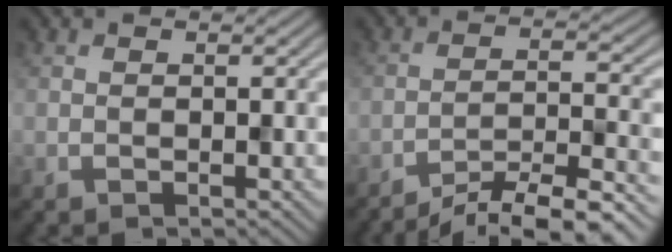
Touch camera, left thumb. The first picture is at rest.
{"total": 9.7, "force": [-8.2, 1.6, 4.9], "torque": [-0.080, -0.003, -0.126]}